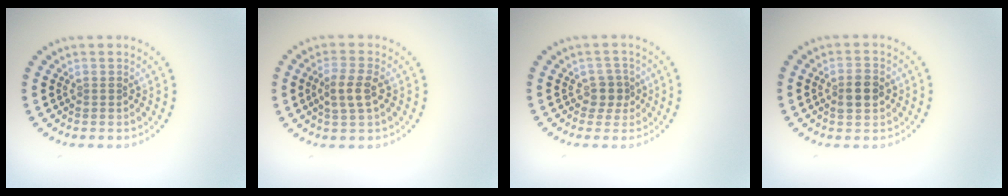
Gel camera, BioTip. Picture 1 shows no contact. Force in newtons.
{"total": 2.7, "press": 2.6, "slide": 0.7}
{"total": 1.8, "press": 1.5, "slide": 1.1}
{"total": 2.5, "press": 2.5, "slide": 0.2}